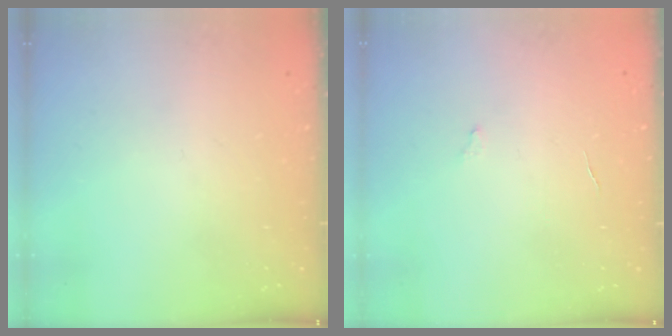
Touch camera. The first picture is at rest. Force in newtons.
{"total": 2.6, "press": 2.6, "slide": 0.2}